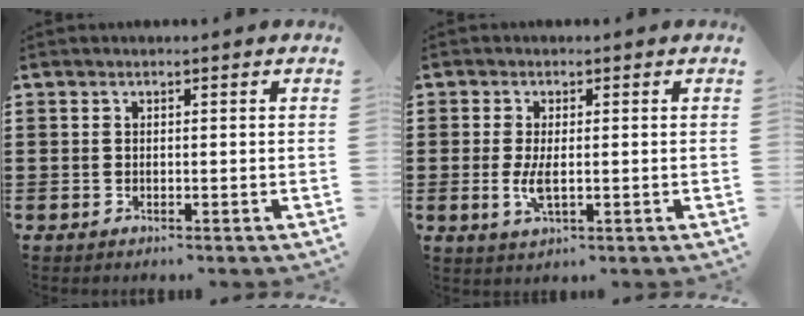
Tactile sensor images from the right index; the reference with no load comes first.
{"total": 3.7, "force": [-0.2, 1.3, 3.4], "torque": [-0.073, -0.004, -0.007]}